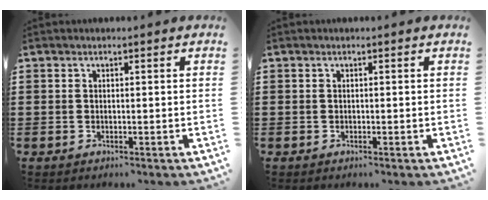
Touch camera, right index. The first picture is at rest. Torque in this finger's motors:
{"motor_torque": [0.02, 0.06, 0.00, 0.00]}